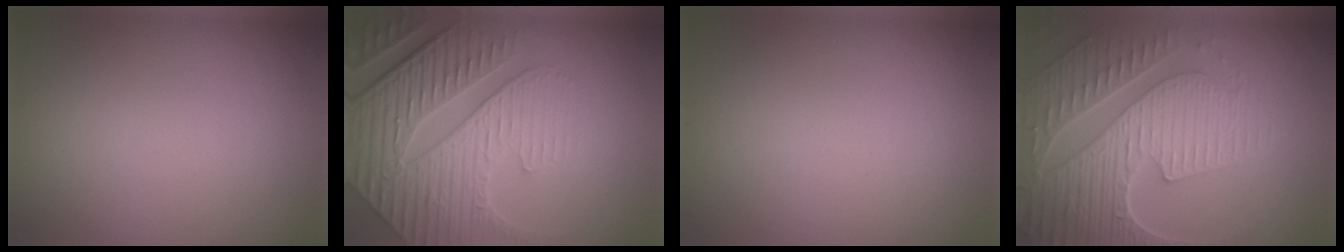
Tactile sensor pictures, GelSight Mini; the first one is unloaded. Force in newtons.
{"total": 8.2, "press": 6.3, "slide": 5.2}
{"total": 0.0}
{"total": 7.9, "press": 6.1, "slide": 5.1}